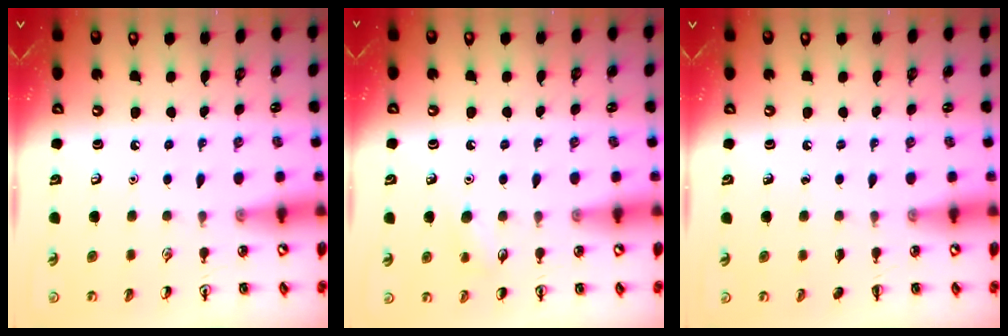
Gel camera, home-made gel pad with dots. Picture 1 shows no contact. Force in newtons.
{"total": 6.3, "press": 6.1, "slide": 1.6}
{"total": 0.0}